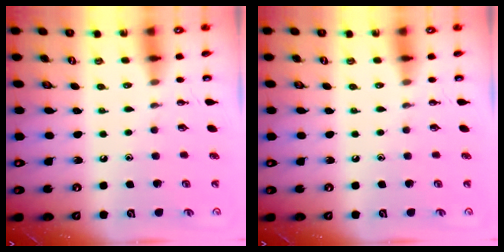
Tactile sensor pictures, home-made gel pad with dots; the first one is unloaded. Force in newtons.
{"total": 0.0}